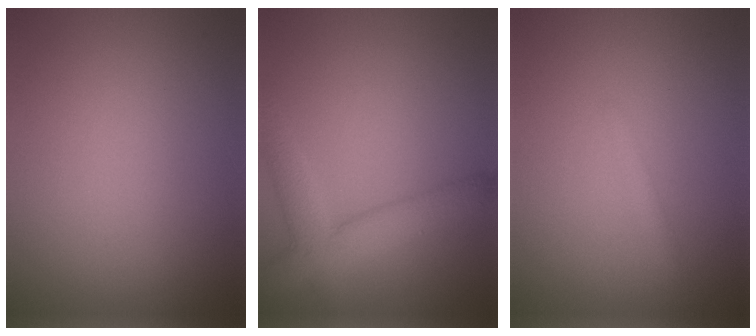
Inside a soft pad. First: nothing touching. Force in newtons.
{"total": 5.1, "press": 5.1, "slide": 0.2}
{"total": 0.7, "press": 0.7, "slide": 0.0}